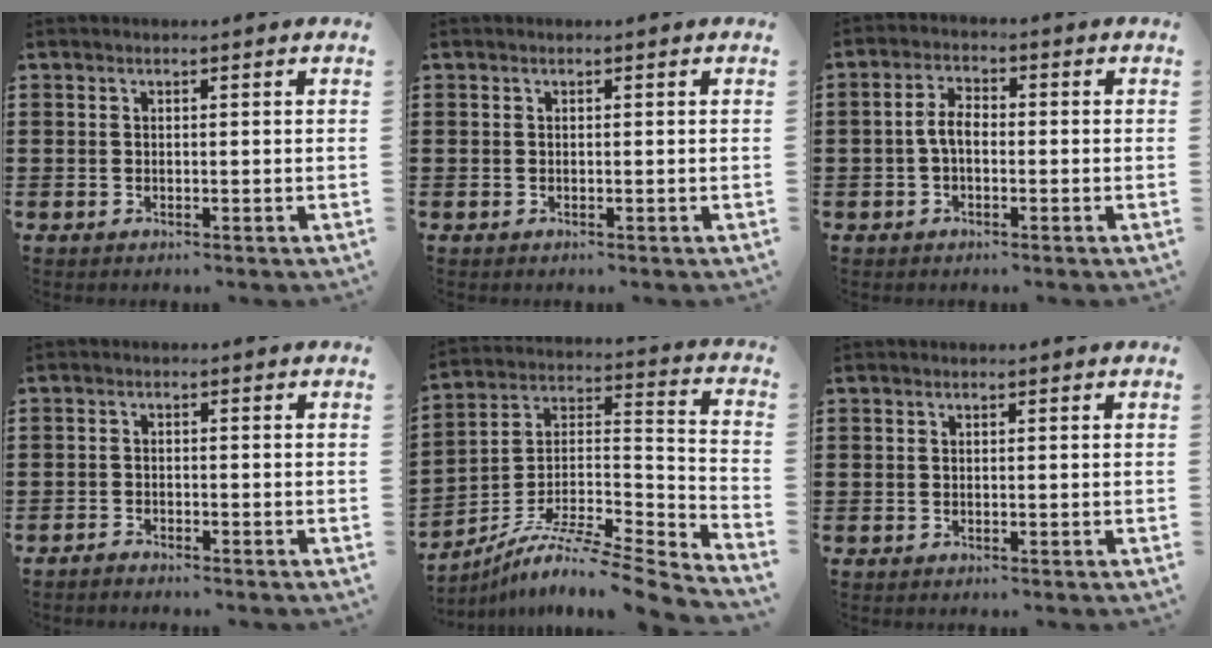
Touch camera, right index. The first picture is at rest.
{"total": 0.0}
{"total": 3.8, "force": [-0.7, 2.0, 3.1], "torque": [-0.081, -0.002, -0.020]}
{"total": 1.3, "force": [-1.3, 0.2, 0.0], "torque": [-0.005, 0.003, -0.028]}
{"total": 8.3, "force": [-7.0, 1.0, 4.3], "torque": [-0.082, -0.005, -0.142]}
{"total": 0.0}